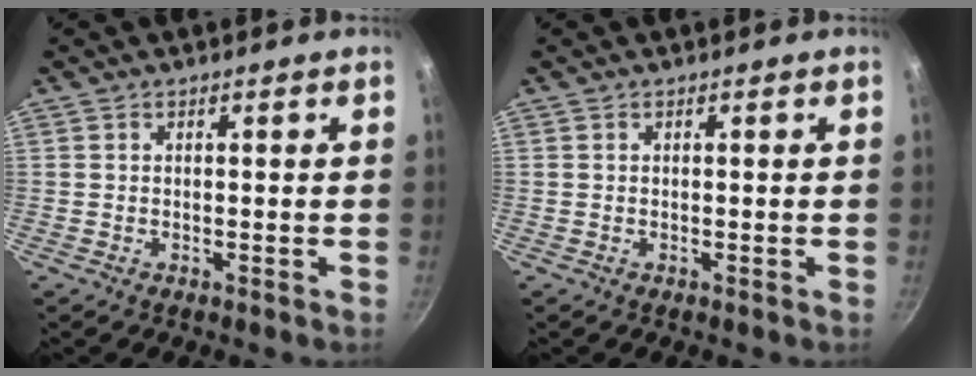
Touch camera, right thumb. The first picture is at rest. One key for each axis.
{"total": 0.0}